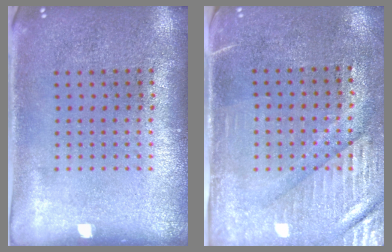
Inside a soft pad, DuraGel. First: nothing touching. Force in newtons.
{"total": 3.6, "press": 3.1, "slide": 1.8}